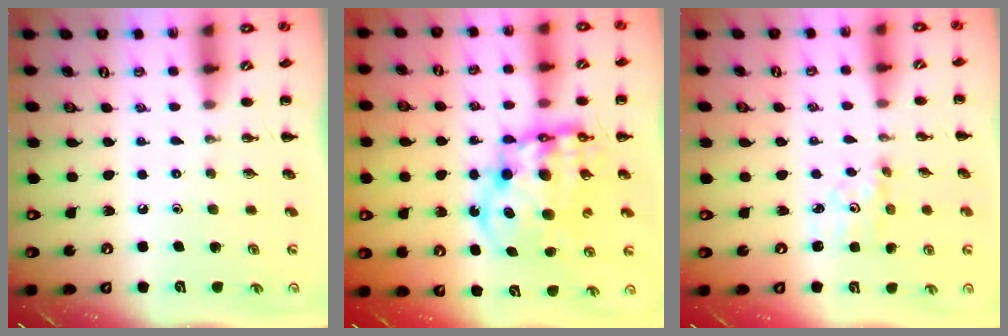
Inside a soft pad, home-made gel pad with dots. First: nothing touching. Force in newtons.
{"total": 13.8, "press": 13.4, "slide": 3.4}
{"total": 2.9, "press": 2.8, "slide": 0.7}